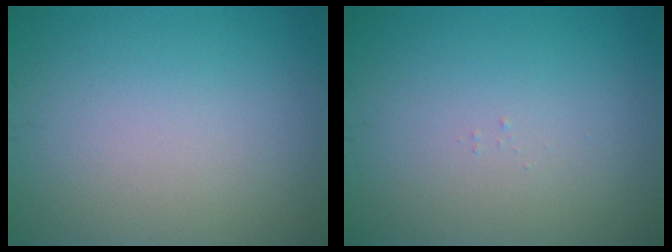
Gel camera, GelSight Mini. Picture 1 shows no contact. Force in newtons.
{"total": 0.0}